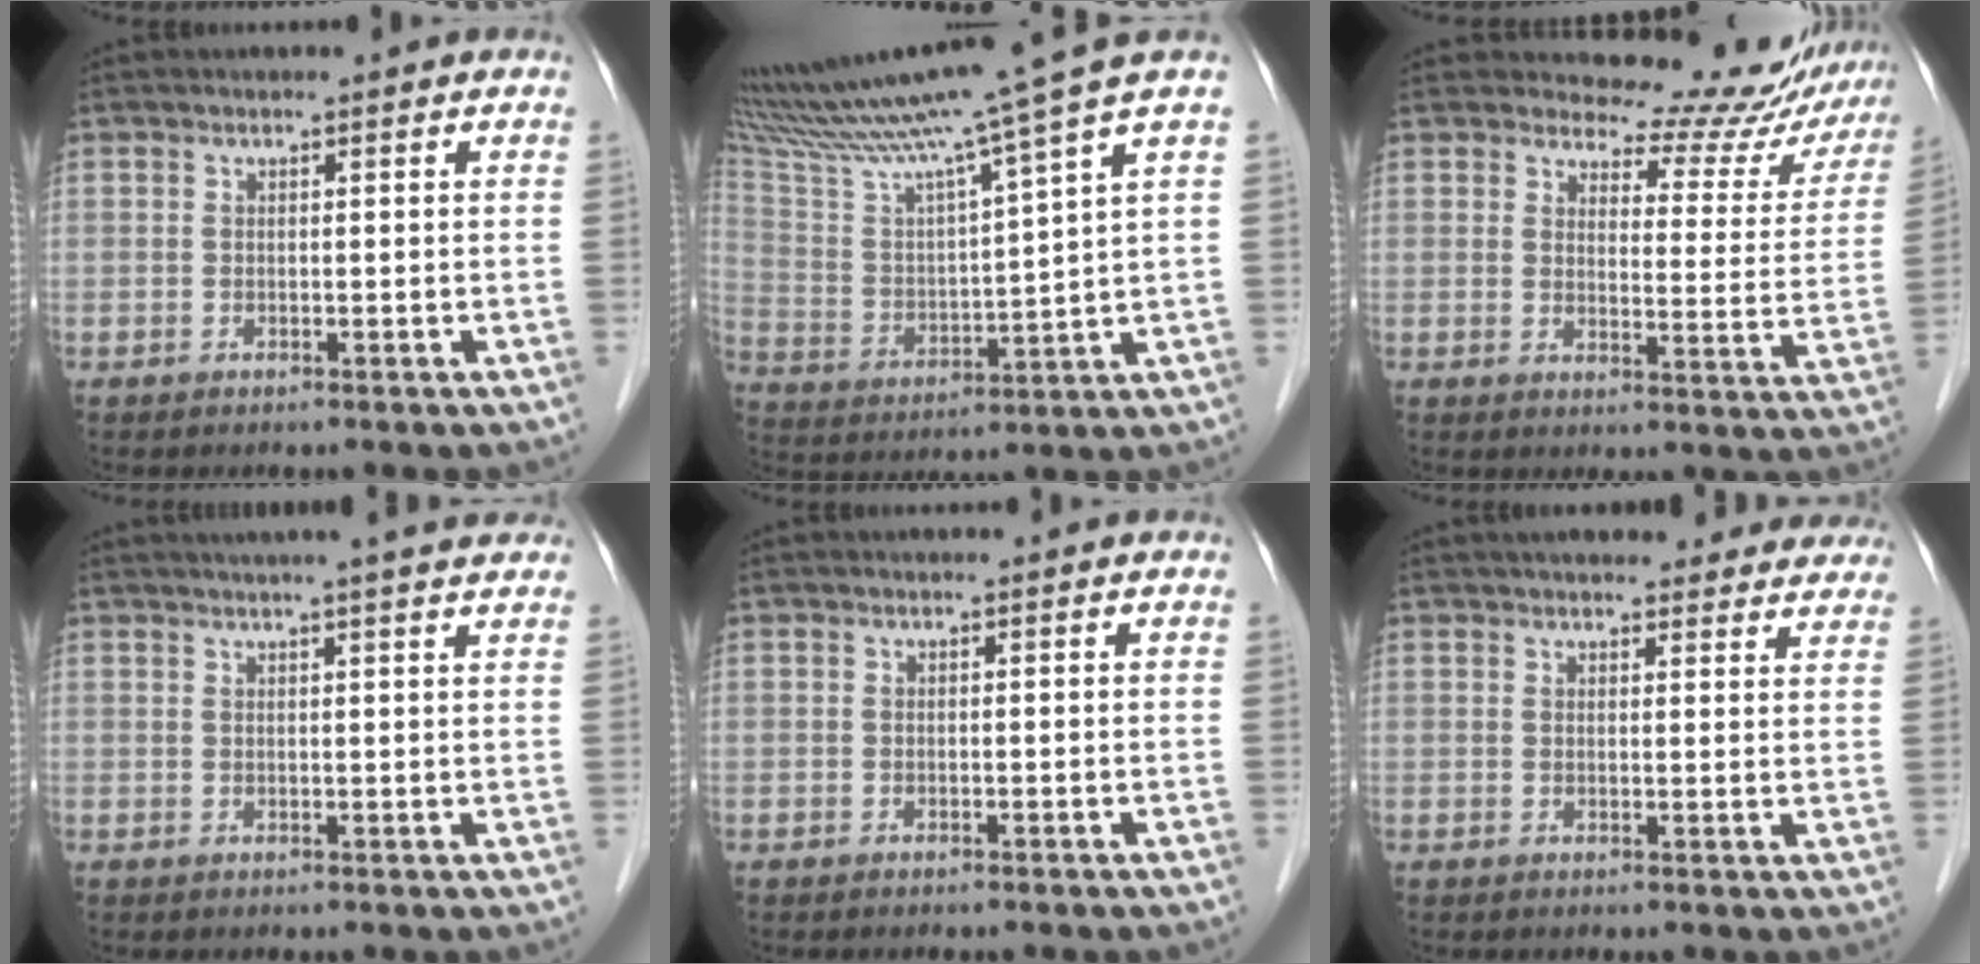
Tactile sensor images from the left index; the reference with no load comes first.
{"total": 17.3, "force": [14.3, -3.1, 9.2], "torque": [-0.168, -0.019, 0.244]}
{"total": 14.5, "force": [14.1, 3.2, 1.0], "torque": [0.014, -0.062, 0.142]}
{"total": 11.1, "force": [9.5, 0.5, 5.7], "torque": [-0.080, 0.022, 0.105]}
{"total": 0.0}
{"total": 16.5, "force": [14.9, 4.2, 5.6], "torque": [-0.049, 0.021, 0.173]}